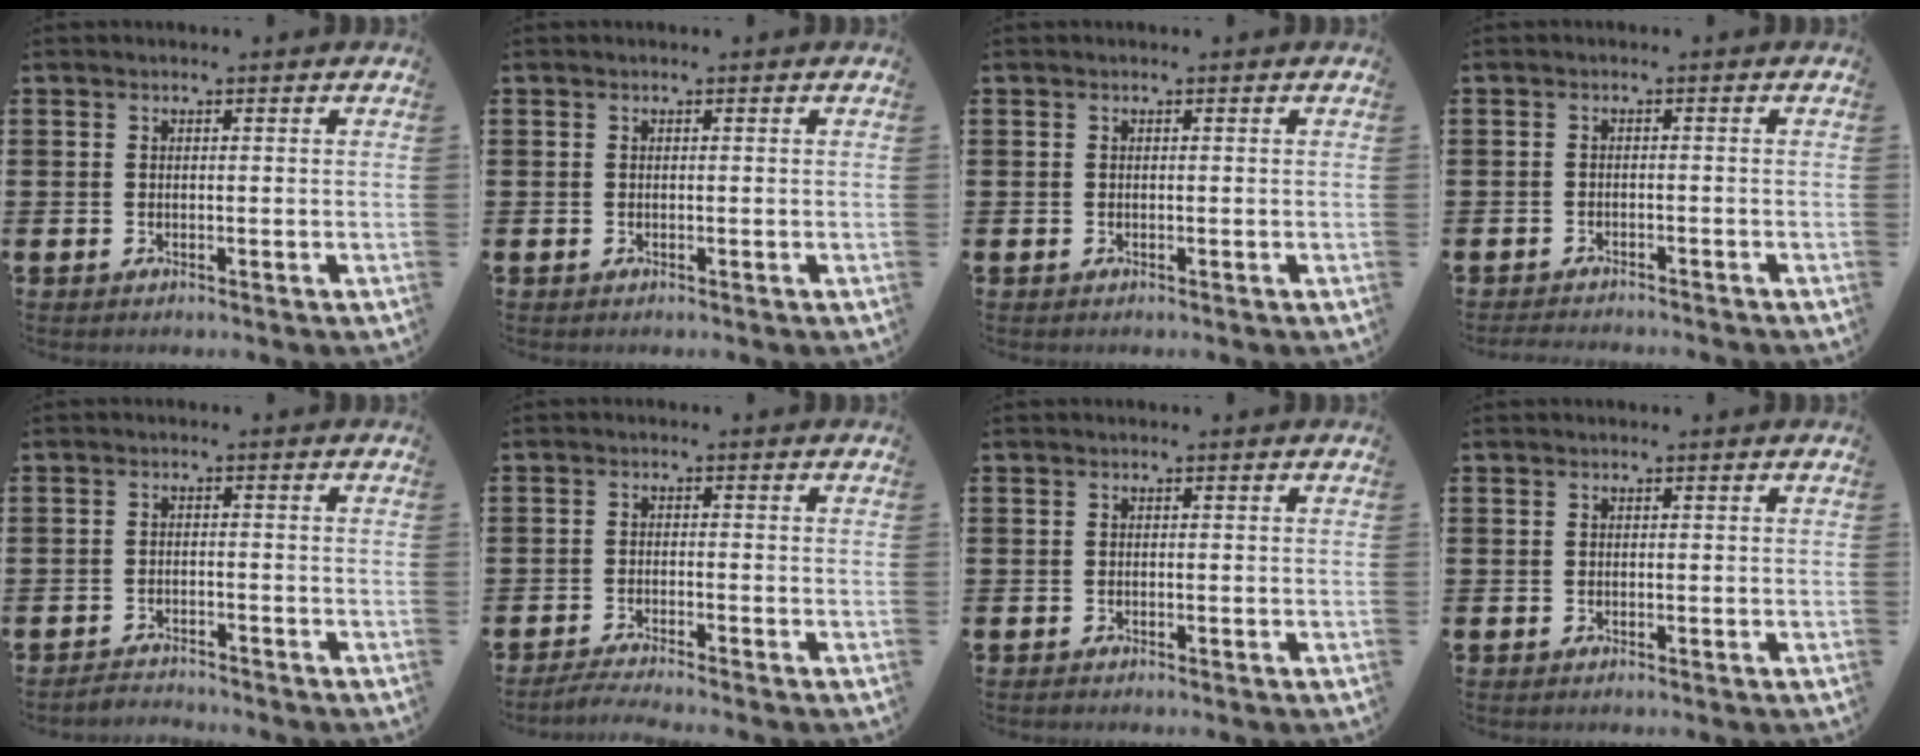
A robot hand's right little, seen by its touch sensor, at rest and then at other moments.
{"total": 0.0}
{"total": 0.0}
{"total": 1.3, "force": [-1.3, -0.1, 0.0], "torque": [-0.003, 0.002, -0.027]}
{"total": 1.9, "force": [-1.9, 0.0, -0.2], "torque": [-0.002, 0.004, -0.042]}
{"total": 1.8, "force": [-1.6, -0.2, 0.7], "torque": [-0.011, 0.003, -0.031]}
{"total": 0.0}
{"total": 0.0}